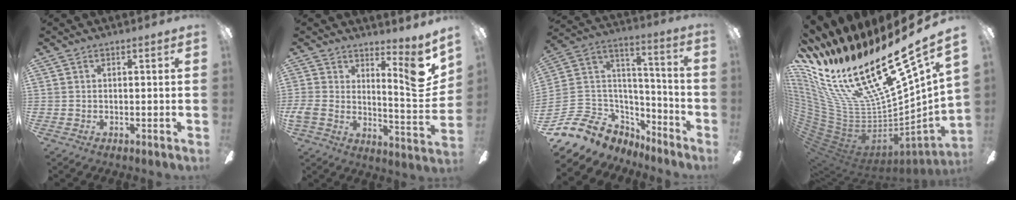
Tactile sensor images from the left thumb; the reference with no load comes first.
{"total": 12.4, "force": [6.6, 4.8, 9.3], "torque": [-0.123, -0.055, 0.113]}
{"total": 13.6, "force": [-7.7, 10.0, 5.2], "torque": [-0.141, 0.023, -0.126]}
{"total": 33.9, "force": [20.3, 11.6, 24.5], "torque": [-0.436, -0.185, 0.402]}